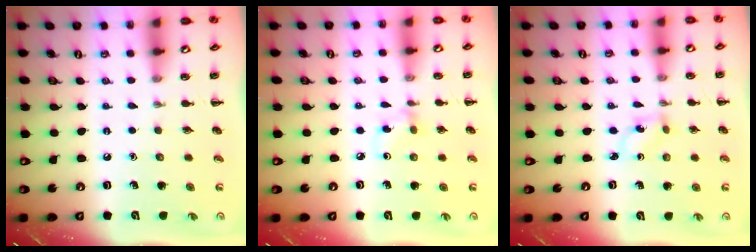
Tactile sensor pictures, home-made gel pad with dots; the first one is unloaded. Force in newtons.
{"total": 2.8, "press": 2.6, "slide": 1.1}
{"total": 1.4, "press": 1.2, "slide": 0.6}